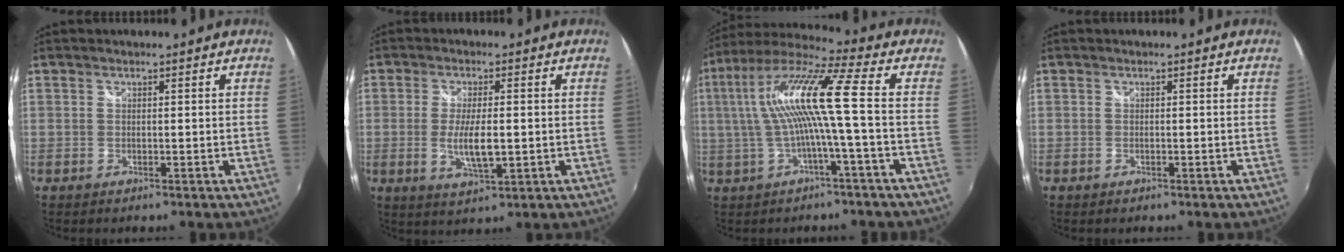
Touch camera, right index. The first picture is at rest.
{"total": 6.6, "force": [-0.8, 2.0, 6.2], "torque": [-0.121, -0.012, -0.013]}
{"total": 13.5, "force": [-0.1, -0.4, 13.5], "torque": [-0.251, 0.014, 0.000]}
{"total": 0.0}